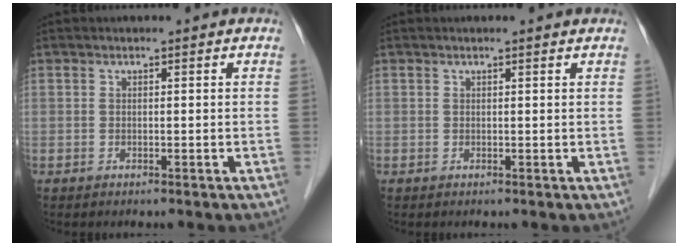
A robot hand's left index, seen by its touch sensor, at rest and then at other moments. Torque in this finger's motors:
{"motor_torque": [0.60, -0.72, 0.11, 0.00]}